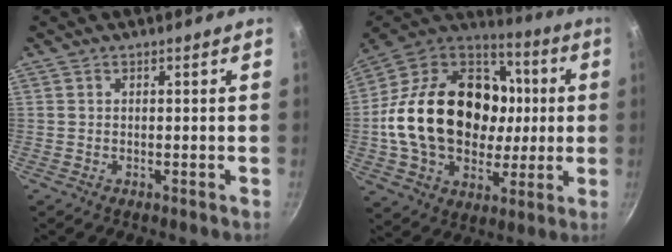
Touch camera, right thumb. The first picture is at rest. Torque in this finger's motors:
{"motor_torque": [-0.15, 2.28, 1.74, -1.06, 0.67]}